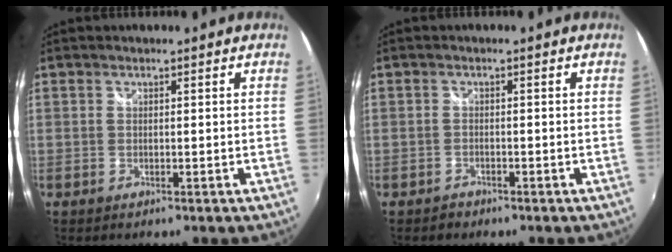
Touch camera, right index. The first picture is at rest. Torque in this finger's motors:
{"motor_torque": [0.04, 0.00, -0.03, 0.00]}